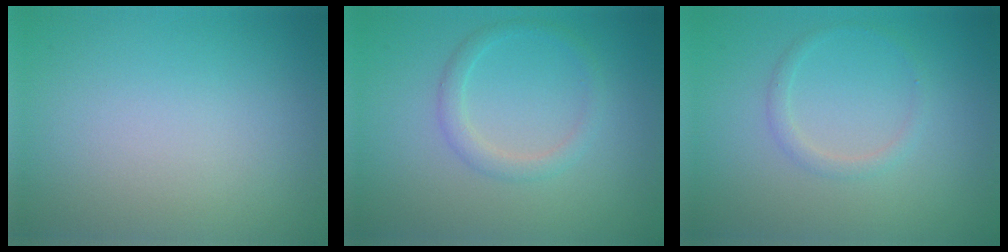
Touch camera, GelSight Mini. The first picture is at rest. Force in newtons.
{"total": 1.7, "press": 1.7, "slide": 0.0}
{"total": 1.2, "press": 1.2, "slide": 0.1}